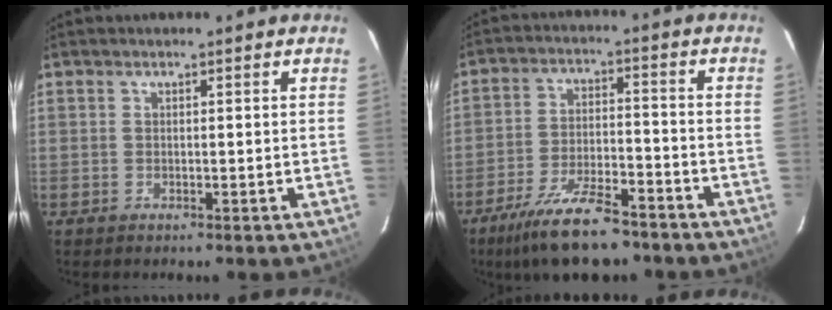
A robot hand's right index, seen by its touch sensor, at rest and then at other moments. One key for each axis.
{"total": 14.6, "fx": -11.4, "fy": 4.3, "fz": 8.1, "tx": -0.171, "ty": -0.014, "tz": -0.188}